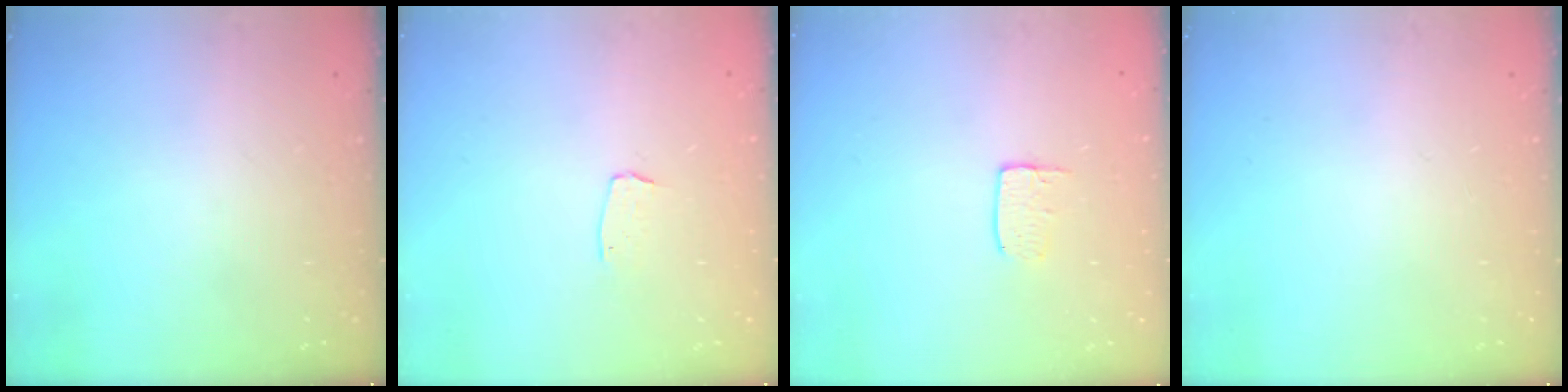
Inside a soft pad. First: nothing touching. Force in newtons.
{"total": 4.0, "press": 3.9, "slide": 0.2}
{"total": 4.3, "press": 4.3, "slide": 0.3}
{"total": 0.0}